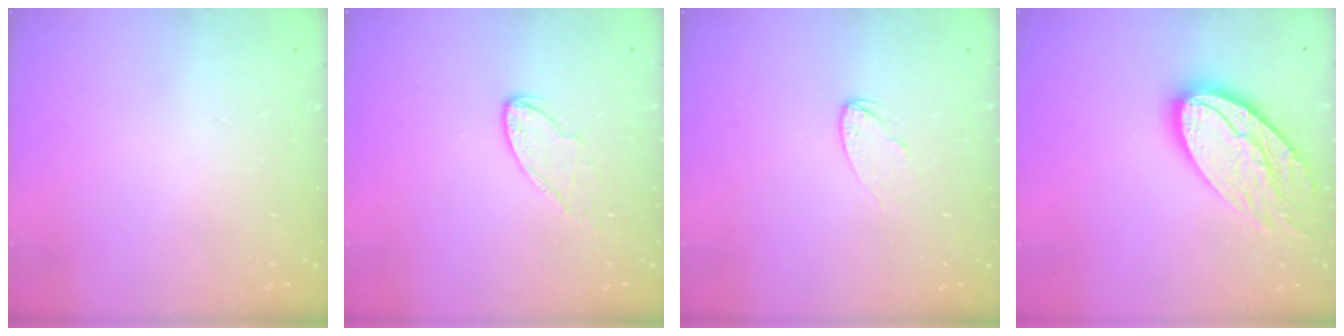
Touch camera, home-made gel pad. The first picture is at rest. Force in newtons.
{"total": 5.9, "press": 5.9, "slide": 0.6}
{"total": 4.5, "press": 4.5, "slide": 0.4}
{"total": 15.9, "press": 15.9, "slide": 1.1}